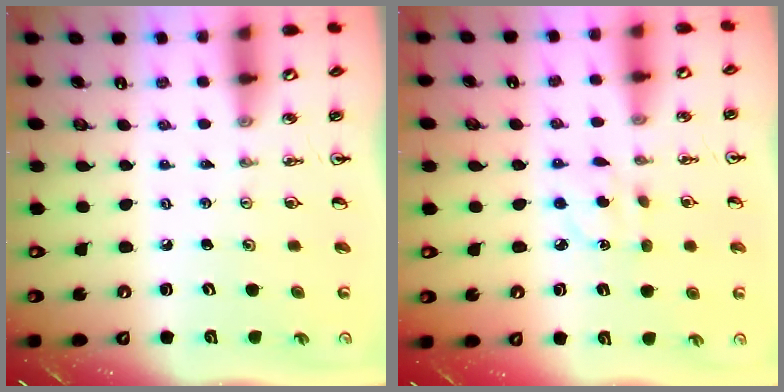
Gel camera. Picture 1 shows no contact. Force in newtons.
{"total": 3.5, "press": 3.4, "slide": 1.0}